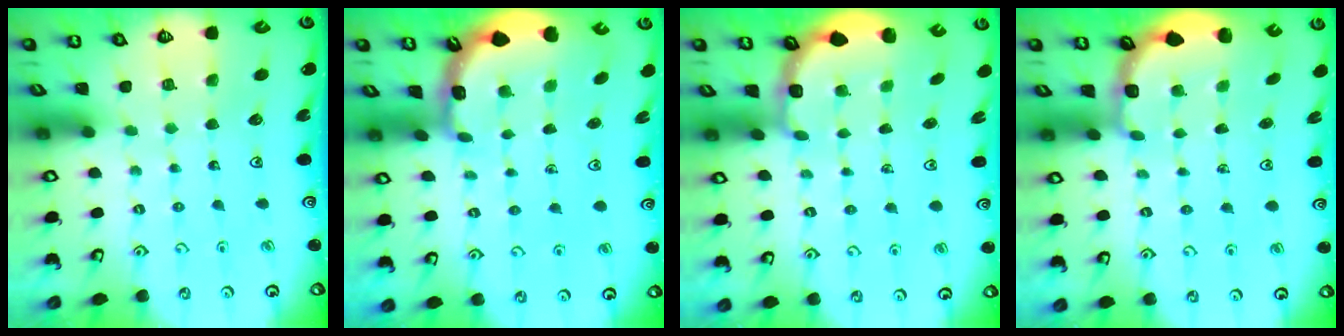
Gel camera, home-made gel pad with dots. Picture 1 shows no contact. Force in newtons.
{"total": 2.8, "press": 2.8, "slide": 0.2}
{"total": 2.7, "press": 2.3, "slide": 1.4}
{"total": 2.8, "press": 2.5, "slide": 1.4}